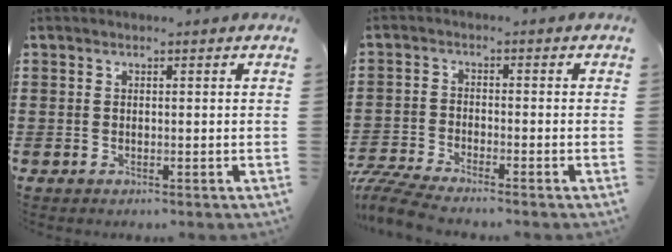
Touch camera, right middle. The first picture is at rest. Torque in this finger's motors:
{"motor_torque": [0.91, -0.56, 0.17, 0.05]}